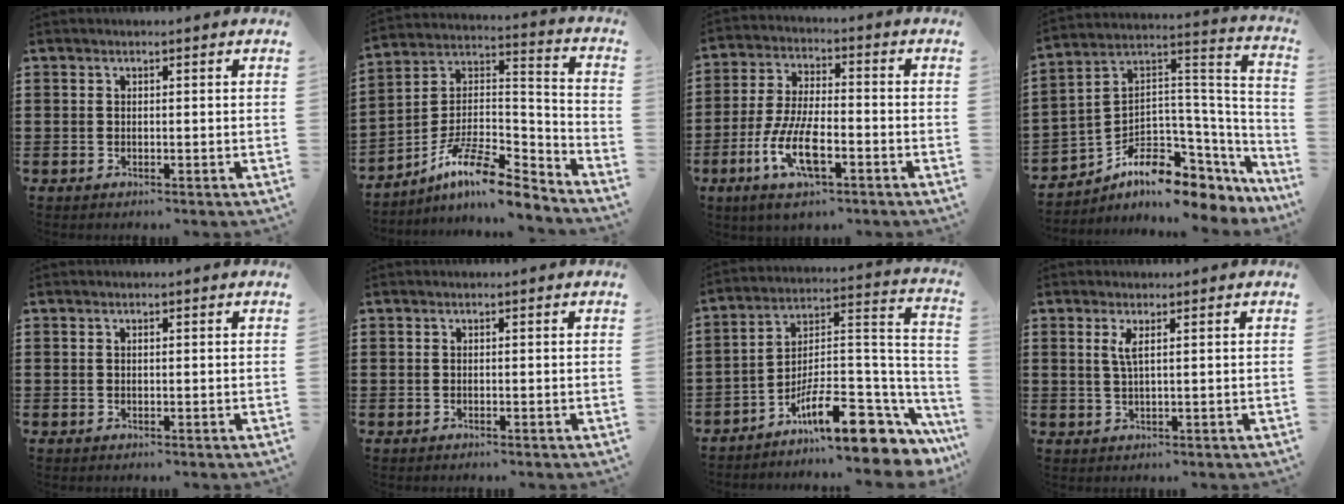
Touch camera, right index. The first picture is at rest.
{"total": 11.2, "force": [-8.6, 2.7, 6.7], "torque": [-0.129, 0.014, -0.170]}
{"total": 10.5, "force": [-4.6, 3.8, 8.6], "torque": [-0.191, -0.008, -0.086]}
{"total": 8.1, "force": [-4.0, 5.1, 4.9], "torque": [-0.110, -0.028, -0.075]}
{"total": 0.0}
{"total": 0.0}
{"total": 12.1, "force": [-8.5, 3.4, 8.0], "torque": [-0.117, 0.012, -0.156]}
{"total": 2.1, "force": [0.8, 0.1, 2.0], "torque": [-0.042, -0.002, 0.012]}